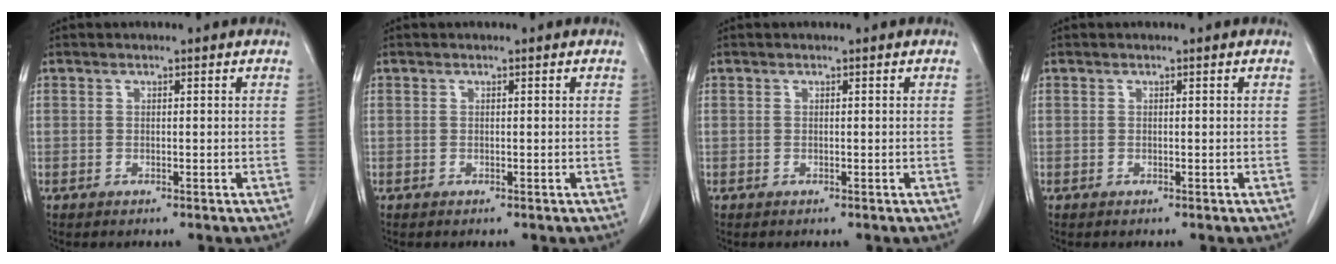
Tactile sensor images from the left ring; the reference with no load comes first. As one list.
[{"total": 0.0}, {"total": 0.0}, {"total": 0.0}]